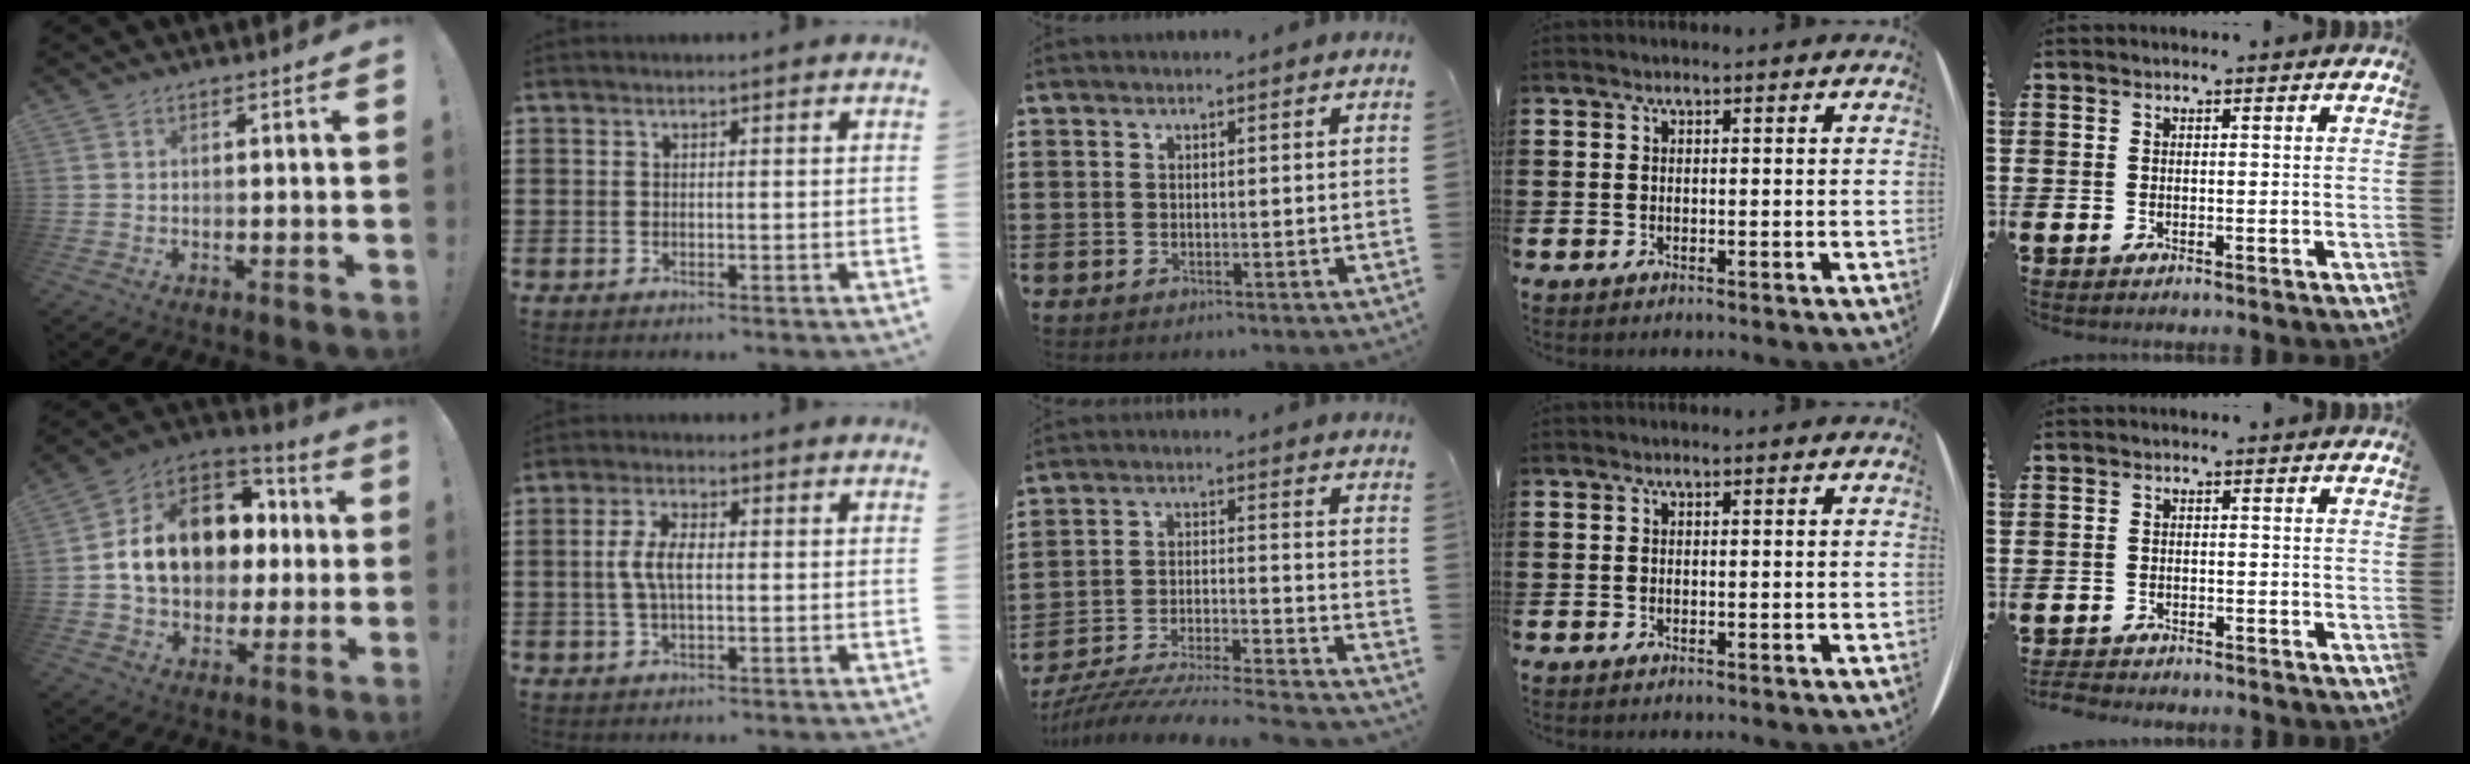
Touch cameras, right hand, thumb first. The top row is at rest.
{"thumb": {"total": 17.8, "force": [2.2, 13.6, 11.2], "torque": [-0.171, 0.009, 0.059]}, "index": {"total": 5.1, "force": [0.0, 2.2, 4.6], "torque": [-0.109, -0.002, -0.009]}, "middle": {"total": 7.2, "force": [-7.0, -0.4, 1.7], "torque": [-0.037, -0.009, -0.143]}, "little": {"total": 1.7, "force": [-1.7, 0.1, 0.0], "torque": [-0.004, 0.001, -0.036]}}